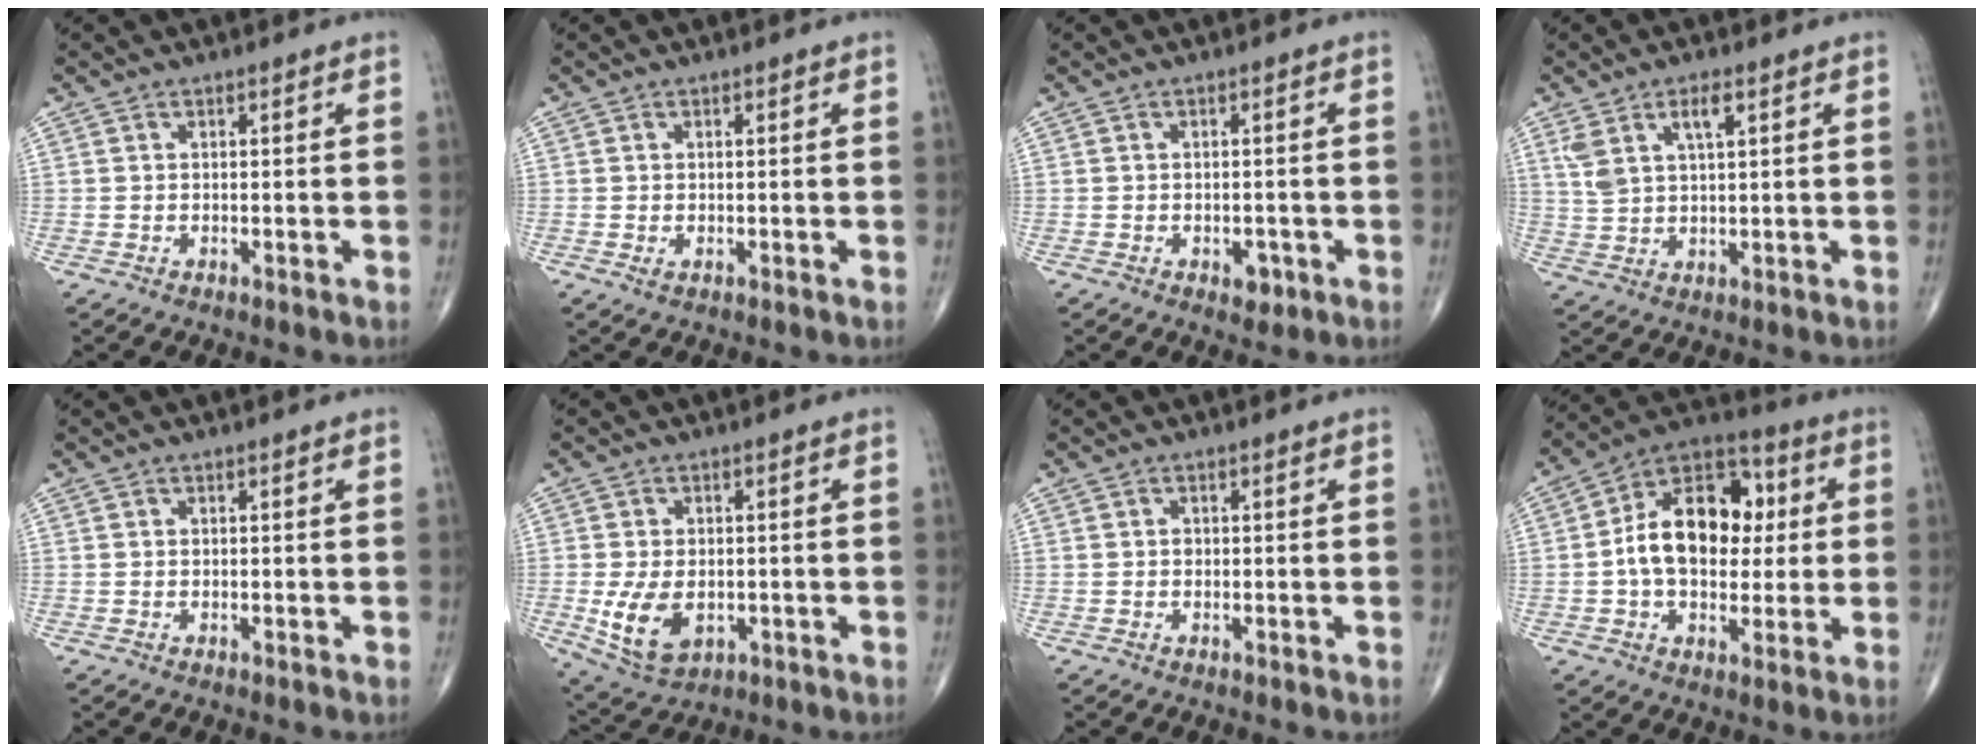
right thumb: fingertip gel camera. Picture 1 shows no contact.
{"total": 0.7, "force": [-0.2, 0.5, 0.6], "torque": [-0.013, -0.001, -0.001]}
{"total": 2.5, "force": [-1.1, 1.5, 1.6], "torque": [-0.012, 0.002, -0.011]}
{"total": 6.3, "force": [3.0, 2.4, 5.0], "torque": [-0.099, -0.003, 0.064]}
{"total": 0.0}
{"total": 9.0, "force": [-1.6, 5.7, 6.8], "torque": [-0.122, -0.008, -0.015]}
{"total": 0.7, "force": [0.0, 0.6, 0.4], "torque": [-0.004, 0.002, 0.000]}
{"total": 17.8, "force": [1.5, 11.7, 13.3], "torque": [-0.177, 0.026, 0.014]}